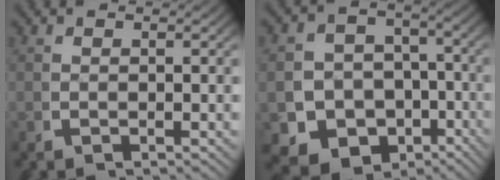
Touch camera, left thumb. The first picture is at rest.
{"total": 16.1, "force": [-7.2, 13.1, 5.9], "torque": [-0.134, -0.082, -0.103]}